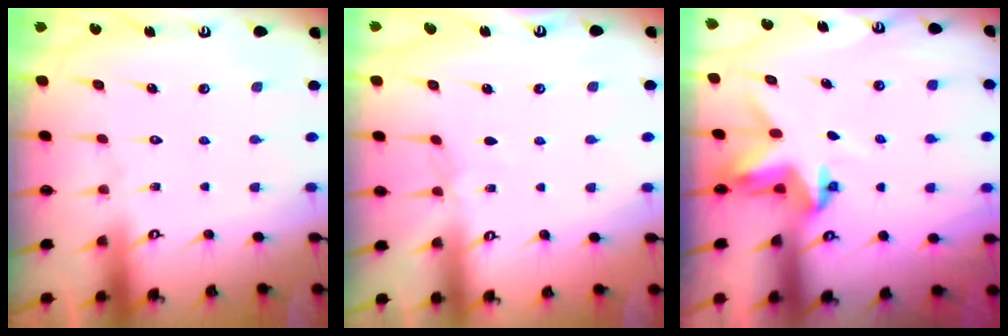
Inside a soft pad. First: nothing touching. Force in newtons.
{"total": 2.8, "press": 2.8, "slide": 0.4}
{"total": 3.1, "press": 3.1, "slide": 0.2}